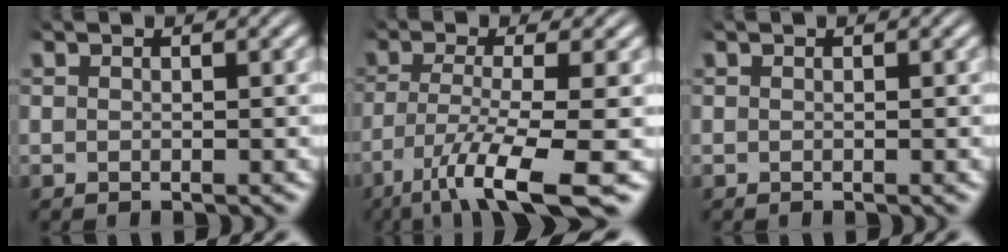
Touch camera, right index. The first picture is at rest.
{"total": 8.2, "force": [-4.9, 1.9, 6.3], "torque": [-0.113, -0.038, -0.059]}
{"total": 0.0}